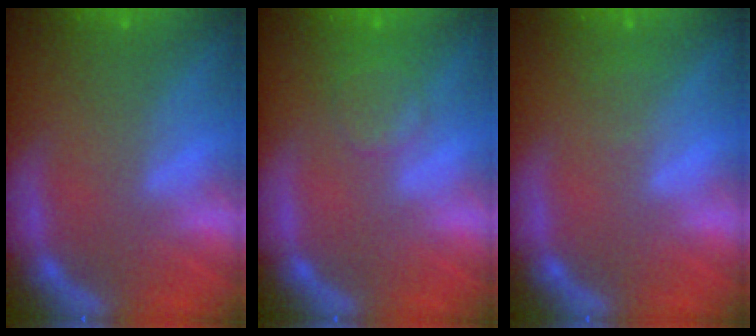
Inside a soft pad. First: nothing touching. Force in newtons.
{"total": 2.9}
{"total": 0.9}